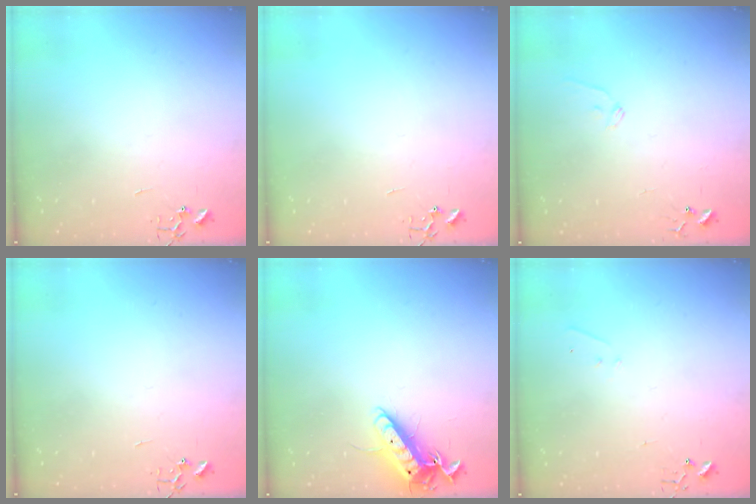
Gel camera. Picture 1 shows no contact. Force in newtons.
{"total": 0.0}
{"total": 6.6, "press": 6.6, "slide": 0.6}
{"total": 0.0}
{"total": 13.2, "press": 13.1, "slide": 1.2}
{"total": 4.2, "press": 4.1, "slide": 0.6}